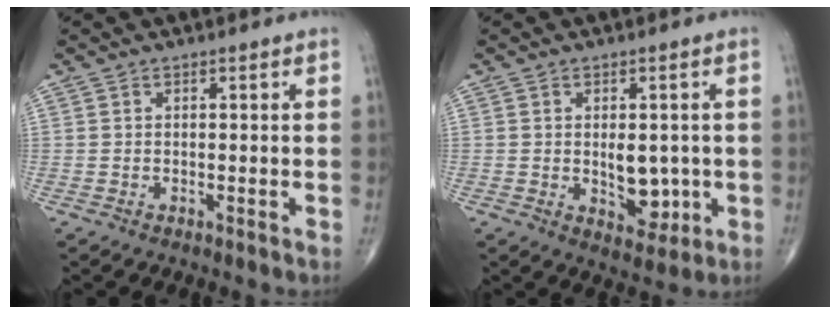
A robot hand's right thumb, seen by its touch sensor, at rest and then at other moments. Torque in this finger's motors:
{"motor_torque": [2.57, 2.45, 1.38, -0.47, 0.52]}